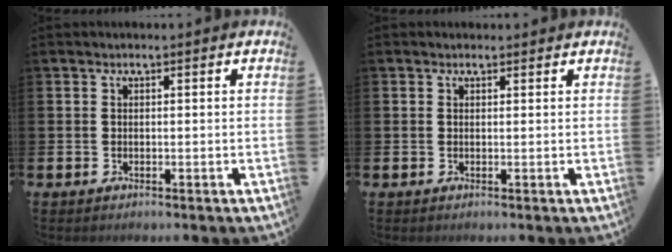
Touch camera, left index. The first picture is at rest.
{"total": 0.5, "force": [0.4, 0.2, 0.1], "torque": [0.006, 0.000, 0.005]}